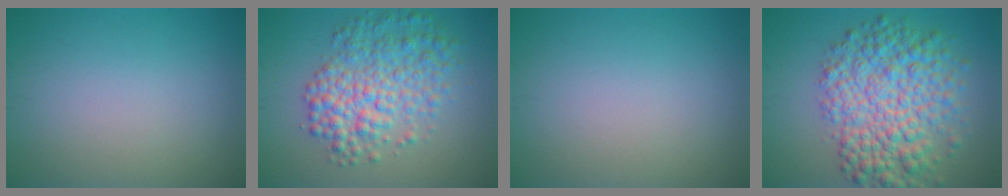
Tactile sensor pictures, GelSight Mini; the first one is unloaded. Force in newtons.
{"total": 6.1, "press": 6.1, "slide": 0.1}
{"total": 0.0}
{"total": 8.4, "press": 8.4, "slide": 0.1}